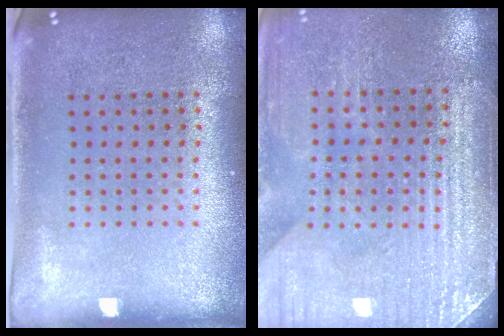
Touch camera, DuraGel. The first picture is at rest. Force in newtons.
{"total": 3.5, "press": 3.5, "slide": 0.1}